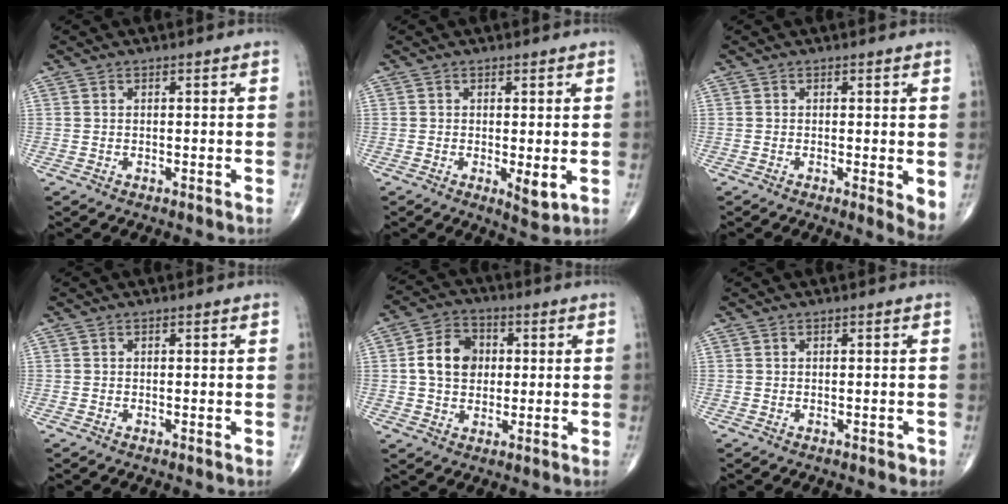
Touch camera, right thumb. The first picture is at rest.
{"total": 3.3, "force": [-0.3, 1.1, 3.1], "torque": [-0.046, -0.013, -0.001]}
{"total": 3.4, "force": [0.1, 1.1, 3.2], "torque": [-0.045, -0.012, -0.001]}
{"total": 0.0}
{"total": 9.5, "force": [1.0, 7.4, 5.8], "torque": [-0.079, 0.011, 0.010]}
{"total": 0.6, "force": [-0.1, 0.5, 0.3], "torque": [0.000, 0.001, 0.002]}